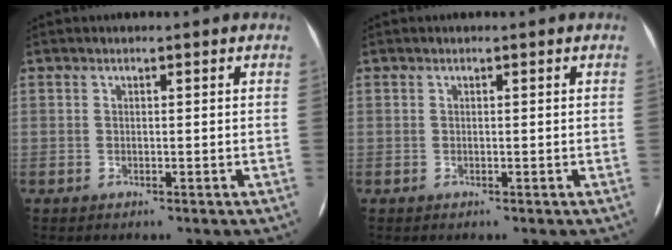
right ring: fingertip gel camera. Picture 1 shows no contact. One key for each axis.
{"total": 0.0}